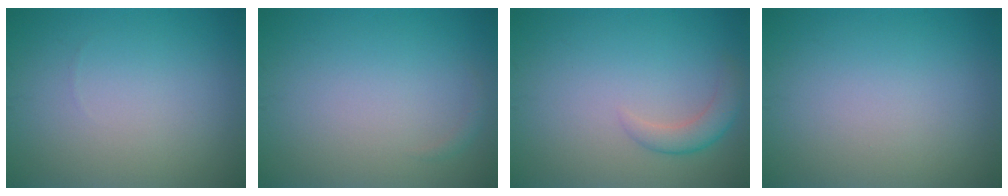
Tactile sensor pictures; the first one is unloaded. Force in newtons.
{"total": 0.6, "press": 0.6, "slide": 0.1}
{"total": 2.2, "press": 2.2, "slide": 0.1}
{"total": 0.0}